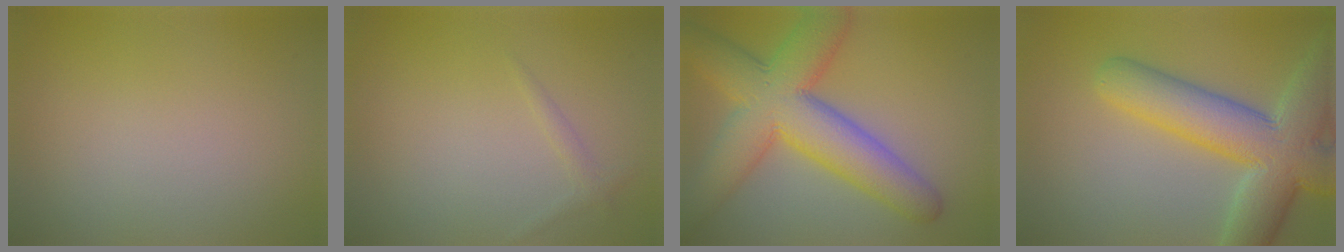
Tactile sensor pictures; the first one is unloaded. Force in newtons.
{"total": 0.9, "press": 0.9, "slide": 0.0}
{"total": 10.5, "press": 10.5, "slide": 0.2}
{"total": 9.6, "press": 9.6, "slide": 0.7}